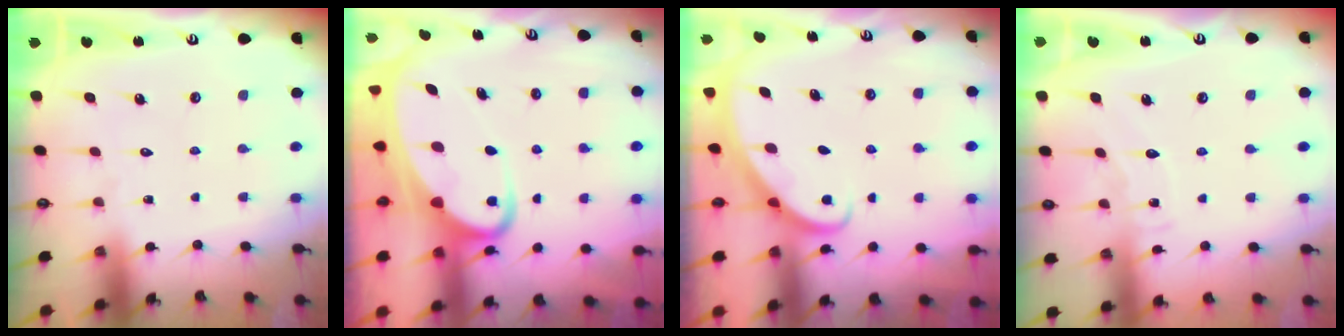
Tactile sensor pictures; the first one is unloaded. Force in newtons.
{"total": 7.5, "press": 7.4, "slide": 0.8}
{"total": 2.9, "press": 2.9, "slide": 0.2}
{"total": 5.3, "press": 5.3, "slide": 0.5}